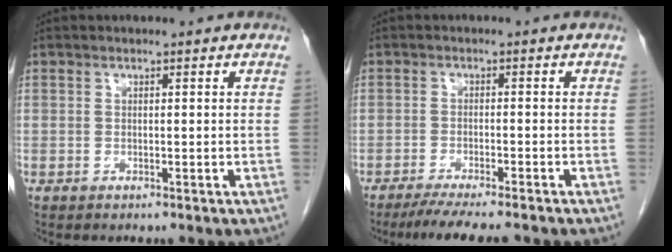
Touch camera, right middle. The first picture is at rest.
{"total": 8.4, "force": [-7.2, 0.6, 4.3], "torque": [-0.062, -0.018, -0.112]}